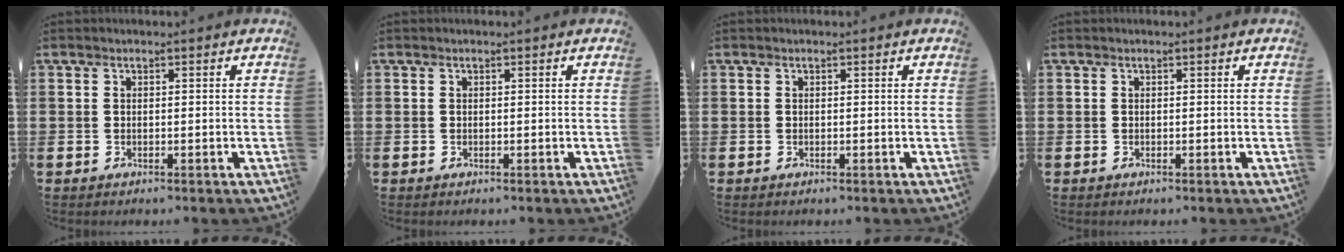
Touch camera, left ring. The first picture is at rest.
{"total": 0.0}
{"total": 0.0}
{"total": 0.0}